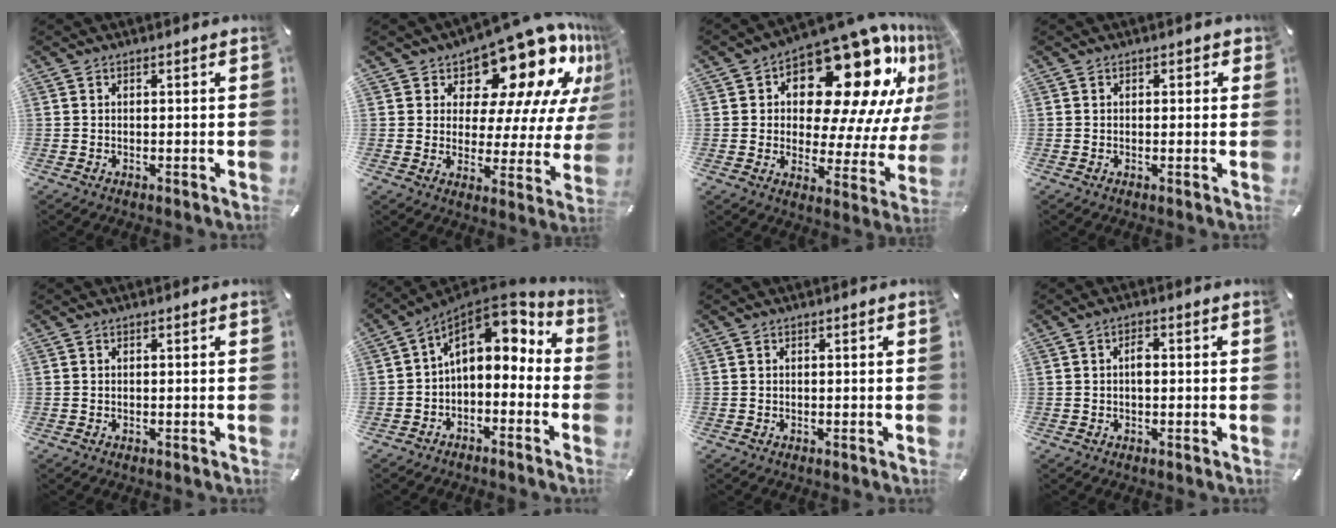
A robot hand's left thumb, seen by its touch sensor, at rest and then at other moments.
{"total": 18.5, "force": [13.8, 8.2, 9.3], "torque": [-0.131, -0.119, 0.230]}
{"total": 24.3, "force": [13.6, 11.2, 16.8], "torque": [-0.227, -0.110, 0.224]}
{"total": 1.0, "force": [0.0, 0.9, 0.4], "torque": [0.001, 0.004, -0.004]}
{"total": 0.0}
{"total": 10.1, "force": [3.7, 6.9, 6.5], "torque": [-0.089, -0.042, 0.066]}
{"total": 0.0}
{"total": 2.6, "force": [0.0, 1.4, 2.2], "torque": [-0.035, 0.002, -0.004]}